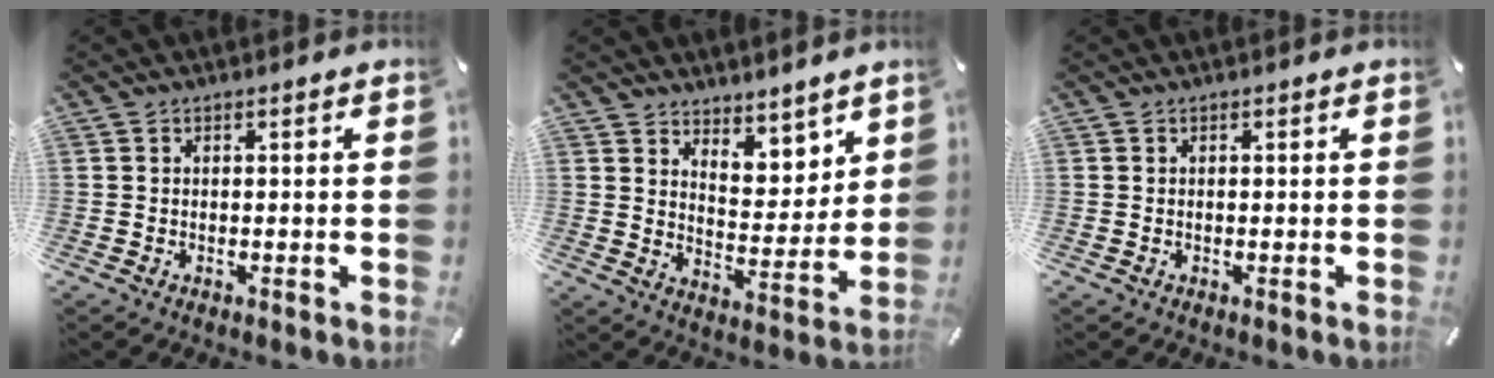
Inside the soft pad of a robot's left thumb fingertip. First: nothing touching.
{"total": 7.3, "force": [6.1, 3.9, -0.1], "torque": [0.016, -0.069, 0.112]}
{"total": 0.0}